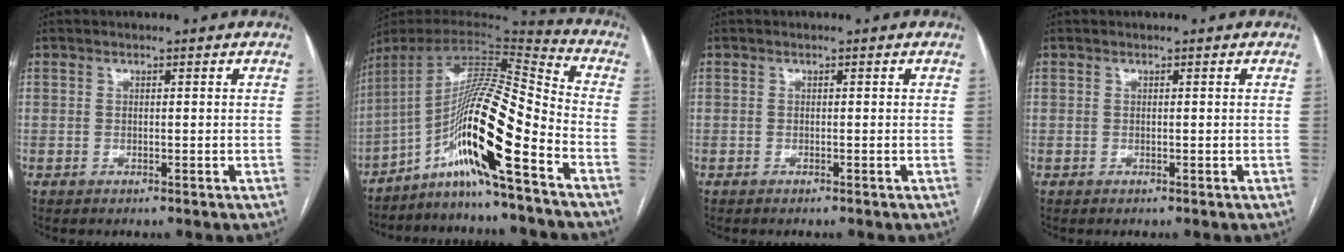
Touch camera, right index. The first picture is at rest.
{"total": 16.7, "force": [-8.5, -0.7, 14.3], "torque": [-0.255, 0.010, -0.152]}
{"total": 0.0}
{"total": 0.0}